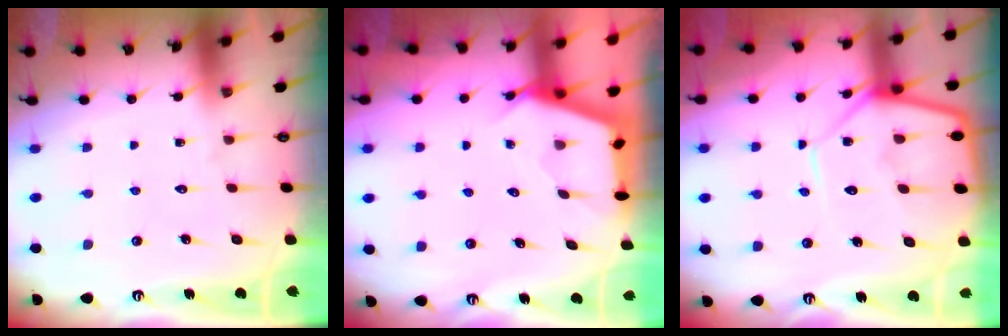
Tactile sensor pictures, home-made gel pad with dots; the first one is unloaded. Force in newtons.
{"total": 2.5, "press": 2.5, "slide": 0.4}
{"total": 10.4, "press": 10.4, "slide": 1.0}